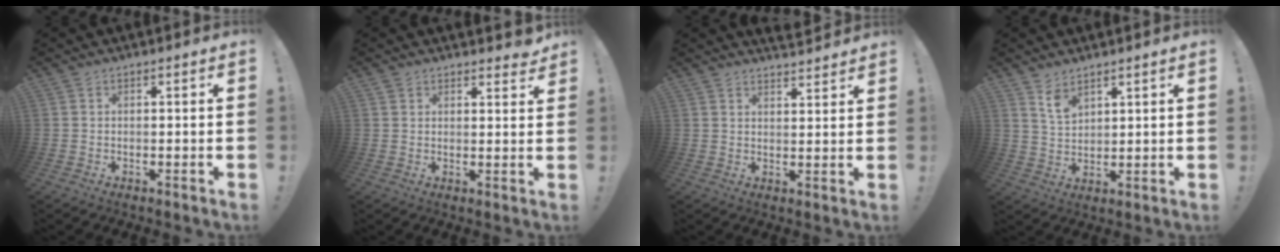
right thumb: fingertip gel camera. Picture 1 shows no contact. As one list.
[{"total": 3.4, "force": [2.7, 1.9, 0.6], "torque": [-0.006, -0.013, 0.051]}, {"total": 3.9, "force": [3.7, 0.8, 0.9], "torque": [-0.003, -0.029, 0.065]}, {"total": 6.2, "force": [4.7, 3.3, 2.5], "torque": [-0.033, -0.031, 0.085]}]